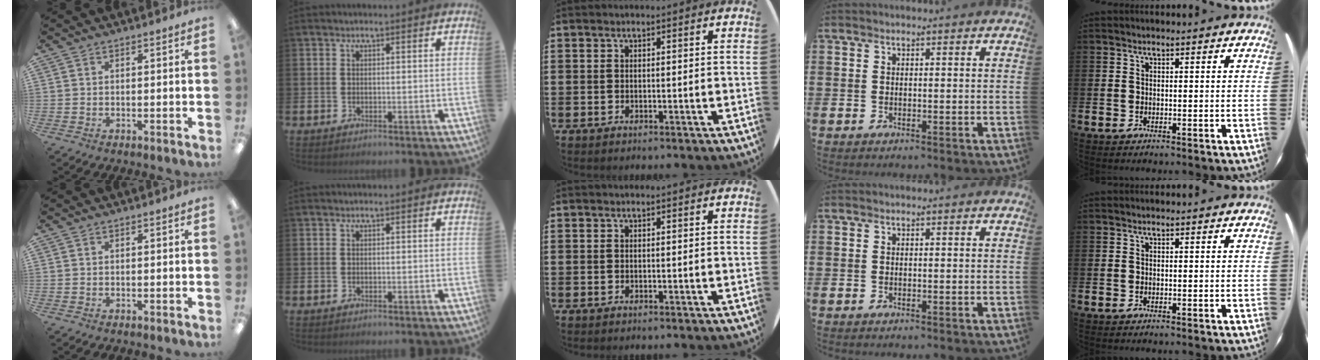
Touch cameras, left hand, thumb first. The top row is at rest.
{}